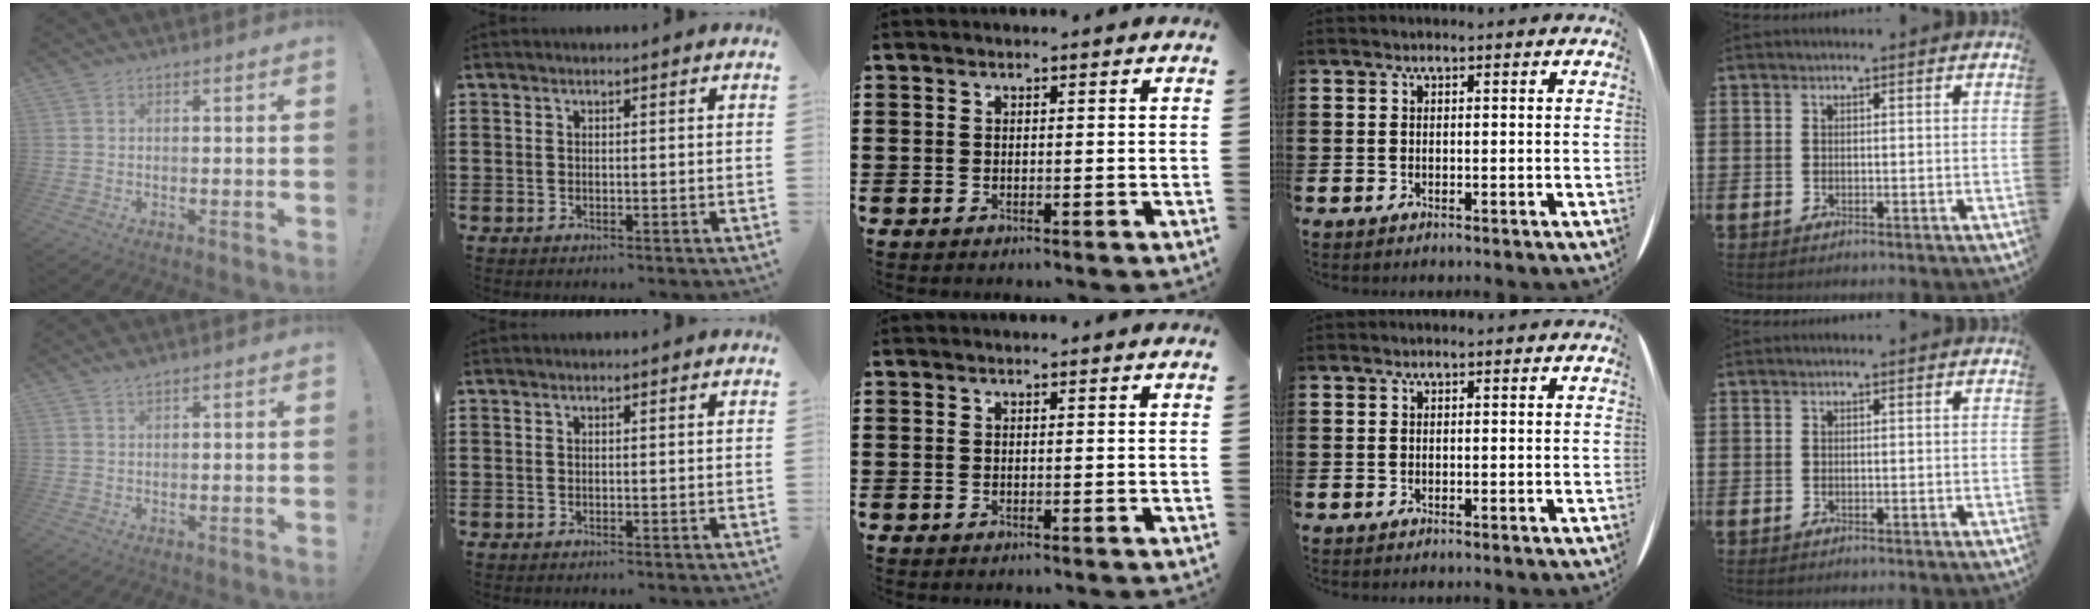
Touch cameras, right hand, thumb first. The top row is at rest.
{"thumb": {"total": 1.3, "force": [1.1, 0.2, 0.6], "torque": [-0.010, -0.002, 0.020]}}